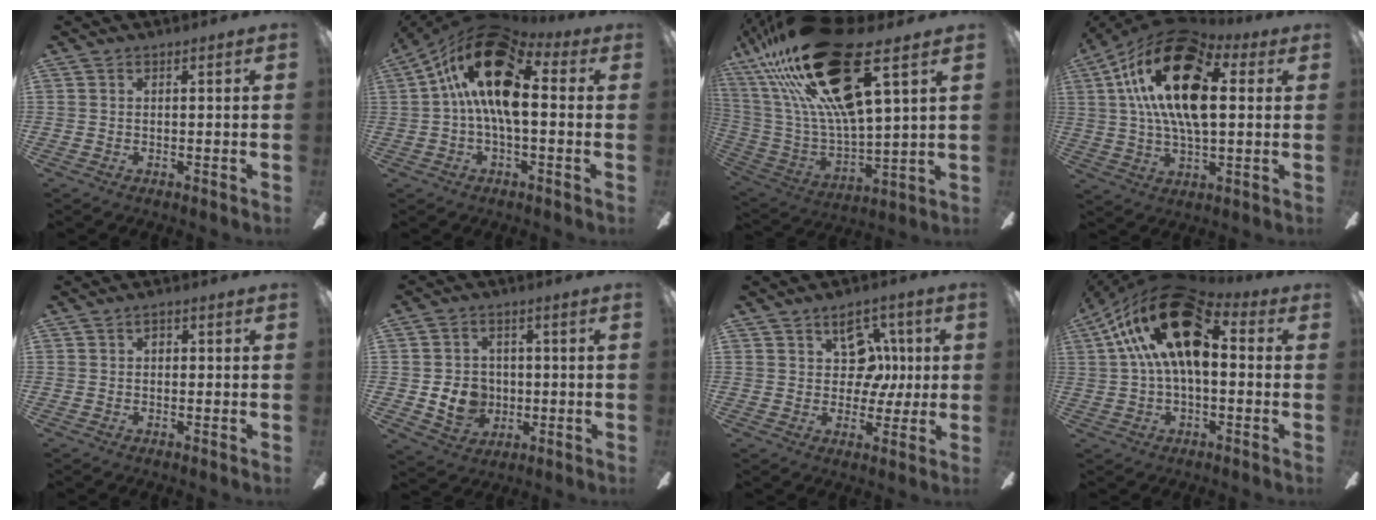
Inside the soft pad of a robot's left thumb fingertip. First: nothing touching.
{"total": 21.7, "force": [6.1, 10.0, 18.3], "torque": [-0.320, -0.015, 0.103]}
{"total": 32.6, "force": [18.1, 11.1, 24.8], "torque": [-0.463, -0.090, 0.304]}
{"total": 24.1, "force": [7.6, 12.0, 19.5], "torque": [-0.360, -0.015, 0.121]}
{"total": 1.5, "force": [0.3, 0.9, 1.1], "torque": [-0.023, 0.007, 0.003]}
{"total": 8.6, "force": [-1.0, 7.5, 4.0], "torque": [-0.096, 0.011, -0.016]}
{"total": 11.6, "force": [3.9, 8.8, 6.5], "torque": [-0.089, 0.000, 0.073]}
{"total": 22.7, "force": [9.1, 11.0, 17.7], "torque": [-0.306, -0.029, 0.161]}